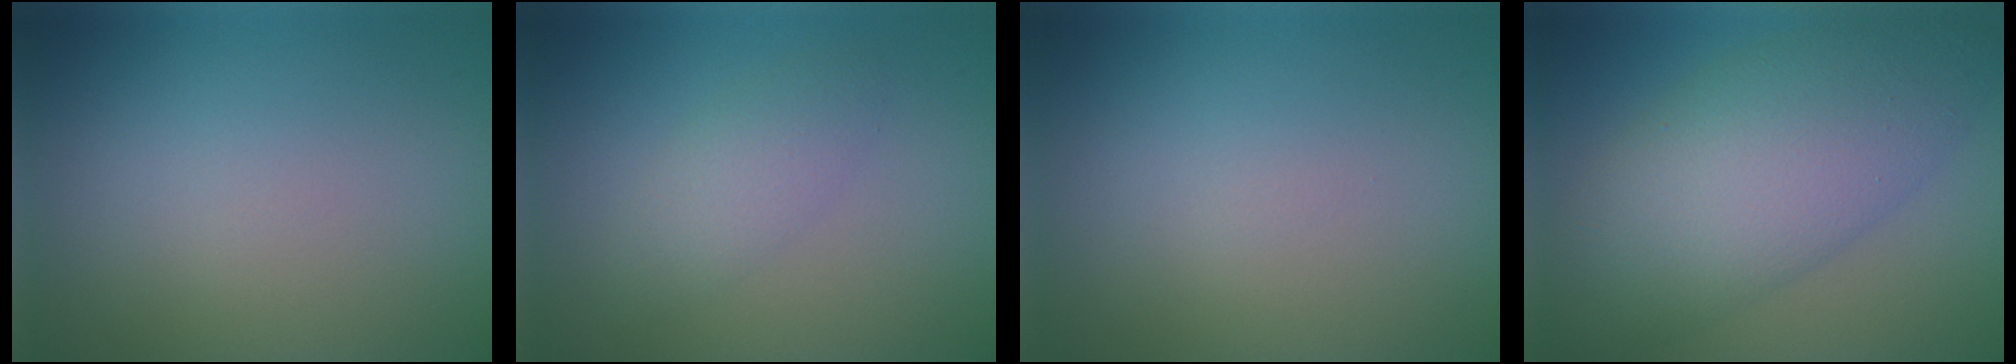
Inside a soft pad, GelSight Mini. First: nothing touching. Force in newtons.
{"total": 2.2, "press": 2.2, "slide": 0.1}
{"total": 0.0}
{"total": 9.4, "press": 9.4, "slide": 0.3}